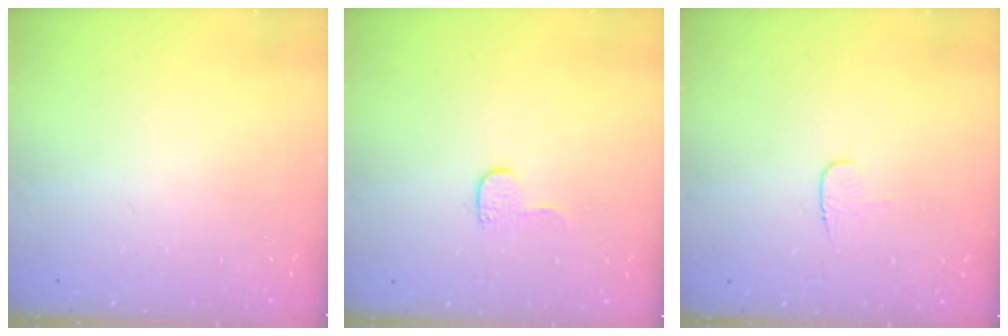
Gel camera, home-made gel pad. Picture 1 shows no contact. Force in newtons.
{"total": 3.9, "press": 3.9, "slide": 0.4}
{"total": 3.8, "press": 3.8, "slide": 0.4}